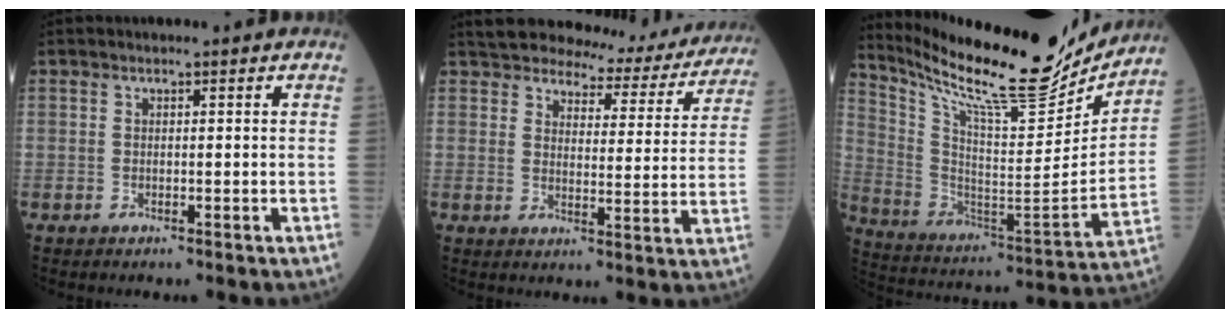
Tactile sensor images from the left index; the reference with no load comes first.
{"total": 15.7, "force": [14.8, 3.8, 3.9], "torque": [-0.034, -0.019, 0.167]}
{"total": 23.7, "force": [21.1, 2.8, 10.3], "torque": [-0.197, -0.049, 0.331]}